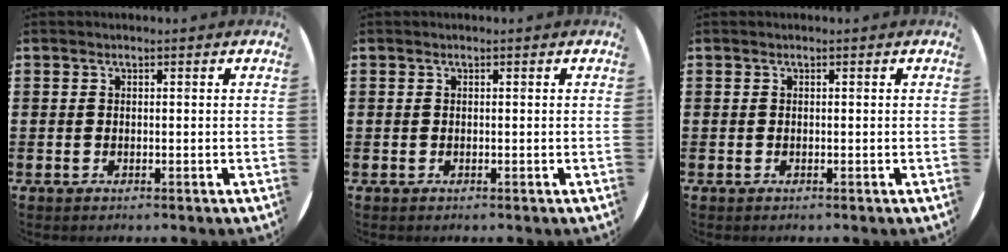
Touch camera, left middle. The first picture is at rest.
{"total": 0.0}
{"total": 0.0}